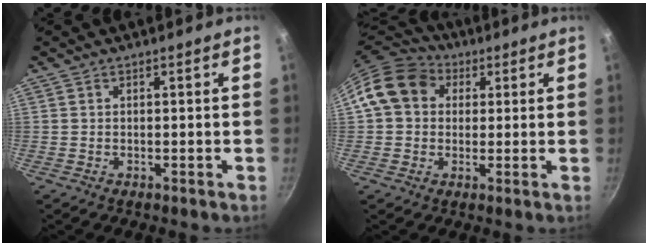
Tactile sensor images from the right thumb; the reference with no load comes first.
{"total": 12.0, "force": [3.1, 9.9, 6.0], "torque": [-0.081, 0.024, 0.037]}